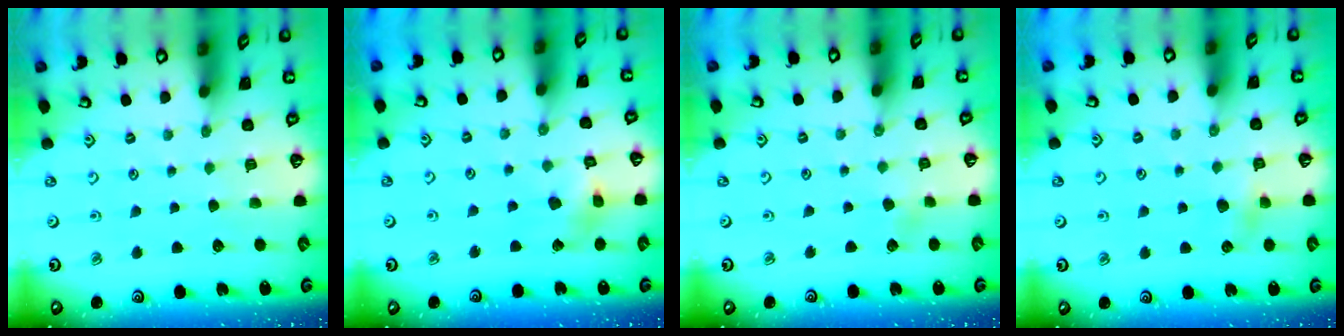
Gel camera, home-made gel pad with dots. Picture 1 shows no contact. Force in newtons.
{"total": 7.8, "press": 7.7, "slide": 1.0}
{"total": 2.5, "press": 2.5, "slide": 0.2}
{"total": 3.8, "press": 3.7, "slide": 0.8}